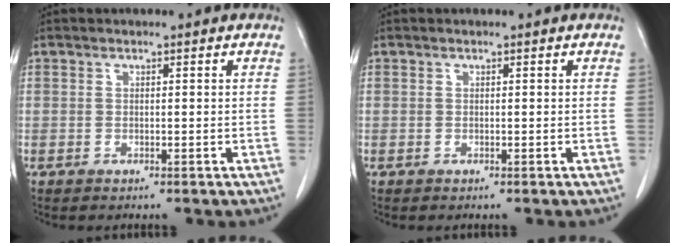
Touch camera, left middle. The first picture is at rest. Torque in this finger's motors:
{"motor_torque": [-0.05, 0.05, 0.00, 0.00]}